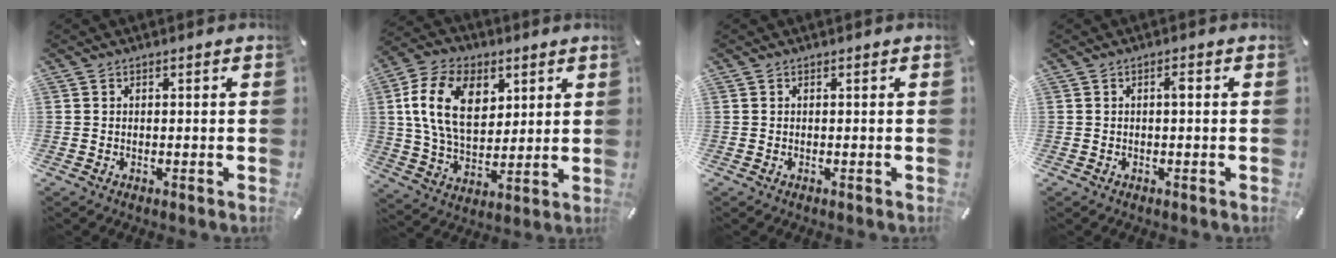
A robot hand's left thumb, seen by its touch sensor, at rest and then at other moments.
{"total": 15.1, "force": [5.0, 10.4, 9.8], "torque": [-0.199, 0.002, 0.087]}
{"total": 0.0}
{"total": 1.6, "force": [0.1, 0.4, 1.5], "torque": [-0.030, 0.003, -0.001]}